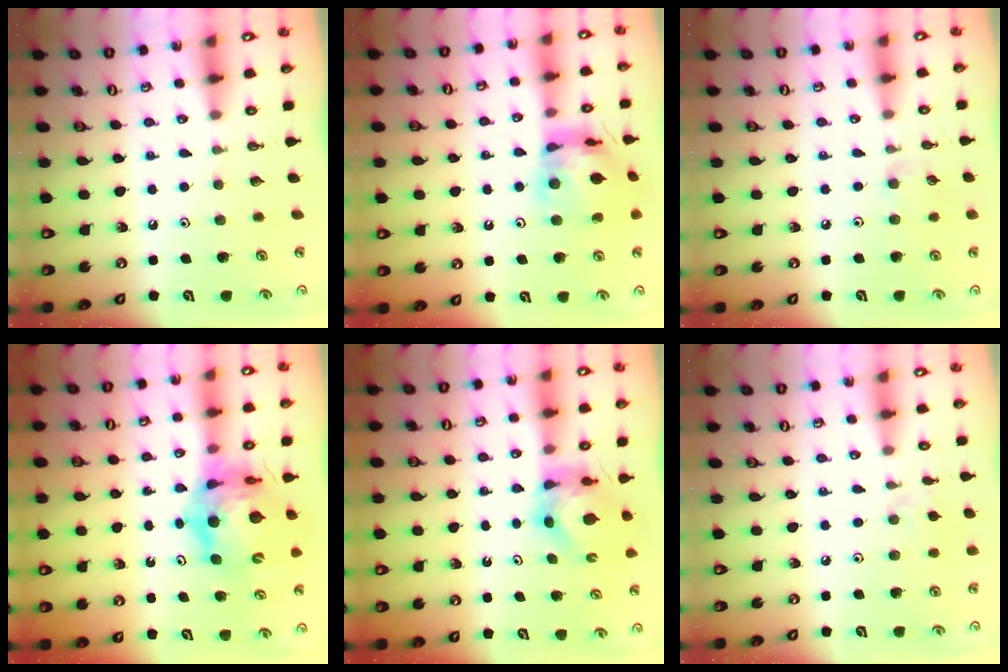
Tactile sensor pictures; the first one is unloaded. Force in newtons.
{"total": 13.6, "press": 13.5, "slide": 1.5}
{"total": 4.7, "press": 4.7, "slide": 0.8}
{"total": 15.1, "press": 14.9, "slide": 1.8}
{"total": 5.4, "press": 5.4, "slide": 0.3}
{"total": 1.9, "press": 1.9, "slide": 0.4}